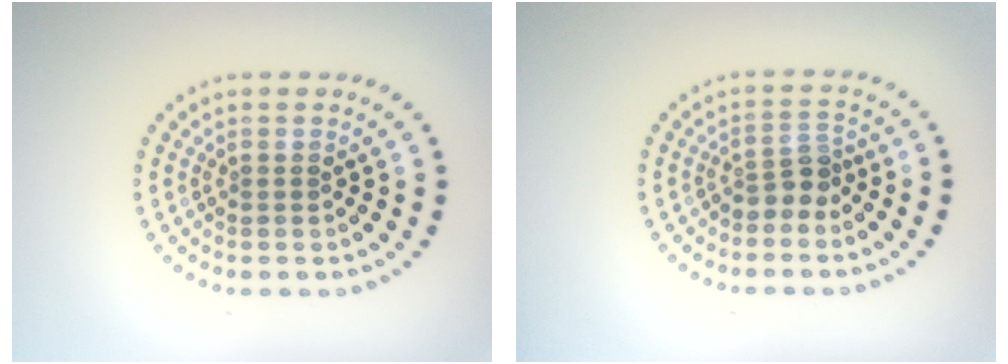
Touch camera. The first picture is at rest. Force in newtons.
{"total": 2.2, "press": 1.7, "slide": 1.4}